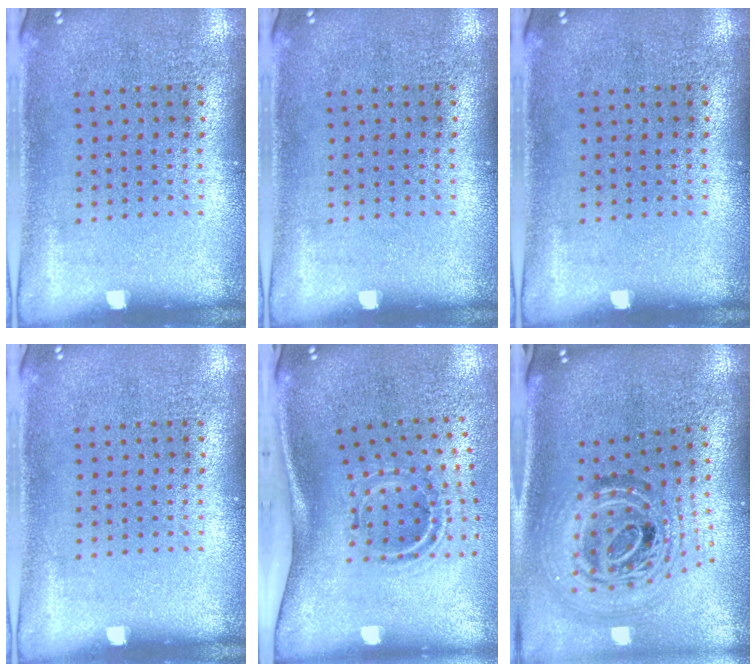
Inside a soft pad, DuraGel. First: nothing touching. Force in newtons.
{"total": 0.0}
{"total": 0.0}
{"total": 0.0}
{"total": 2.2, "press": 1.2, "slide": 1.8}
{"total": 2.1, "press": 1.7, "slide": 1.3}